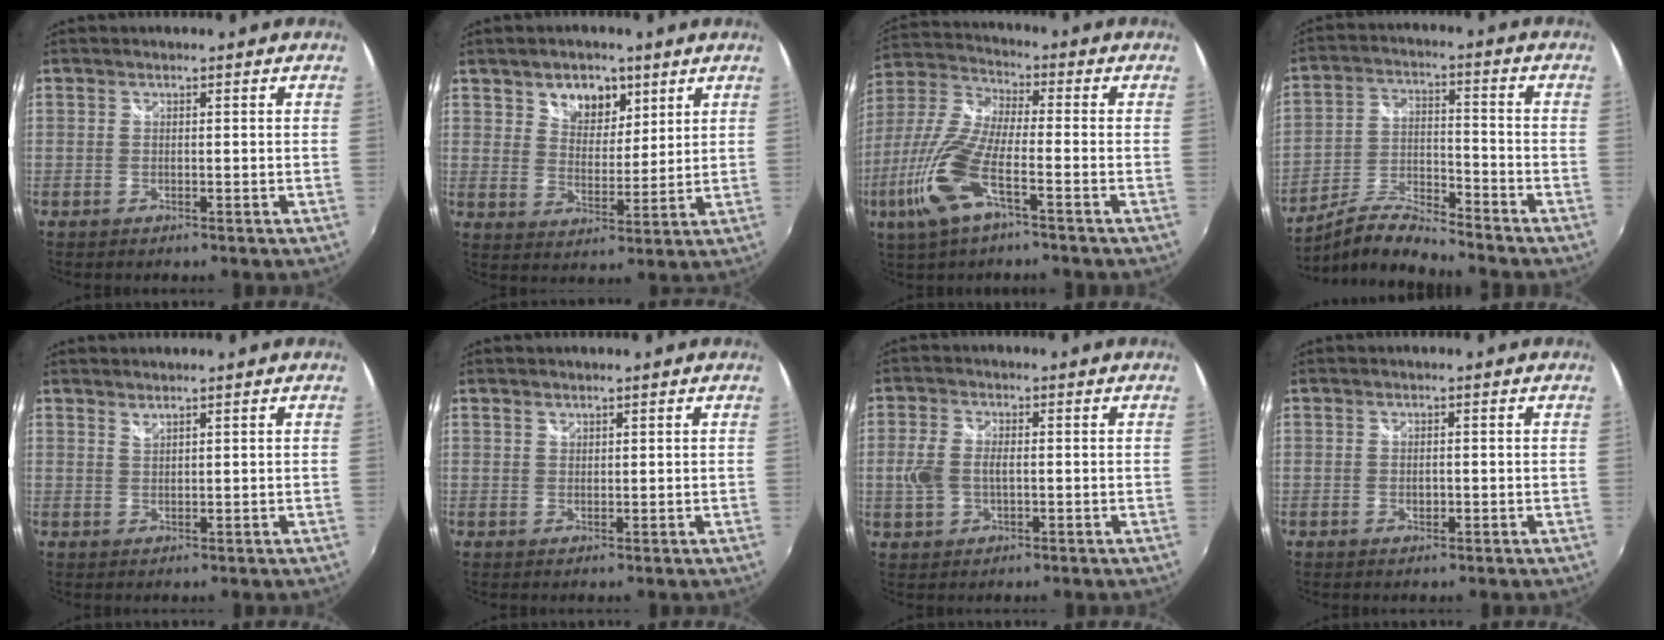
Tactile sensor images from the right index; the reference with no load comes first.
{"total": 7.9, "force": [4.6, 5.4, 3.5], "torque": [-0.050, 0.008, 0.080]}
{"total": 14.3, "force": [-6.0, 3.8, 12.4], "torque": [-0.286, -0.009, -0.127]}
{"total": 8.8, "force": [-8.4, 0.3, 2.5], "torque": [-0.057, 0.011, -0.166]}
{"total": 1.2, "force": [1.2, 0.1, 0.4], "torque": [-0.005, 0.001, 0.021]}
{"total": 1.2, "force": [0.9, 0.7, 0.2], "torque": [0.000, 0.002, 0.015]}
{"total": 6.0, "force": [-0.5, 3.8, 4.6], "torque": [-0.100, 0.001, -0.007]}
{"total": 1.3, "force": [-0.1, 1.0, 0.9], "torque": [-0.015, -0.001, -0.002]}